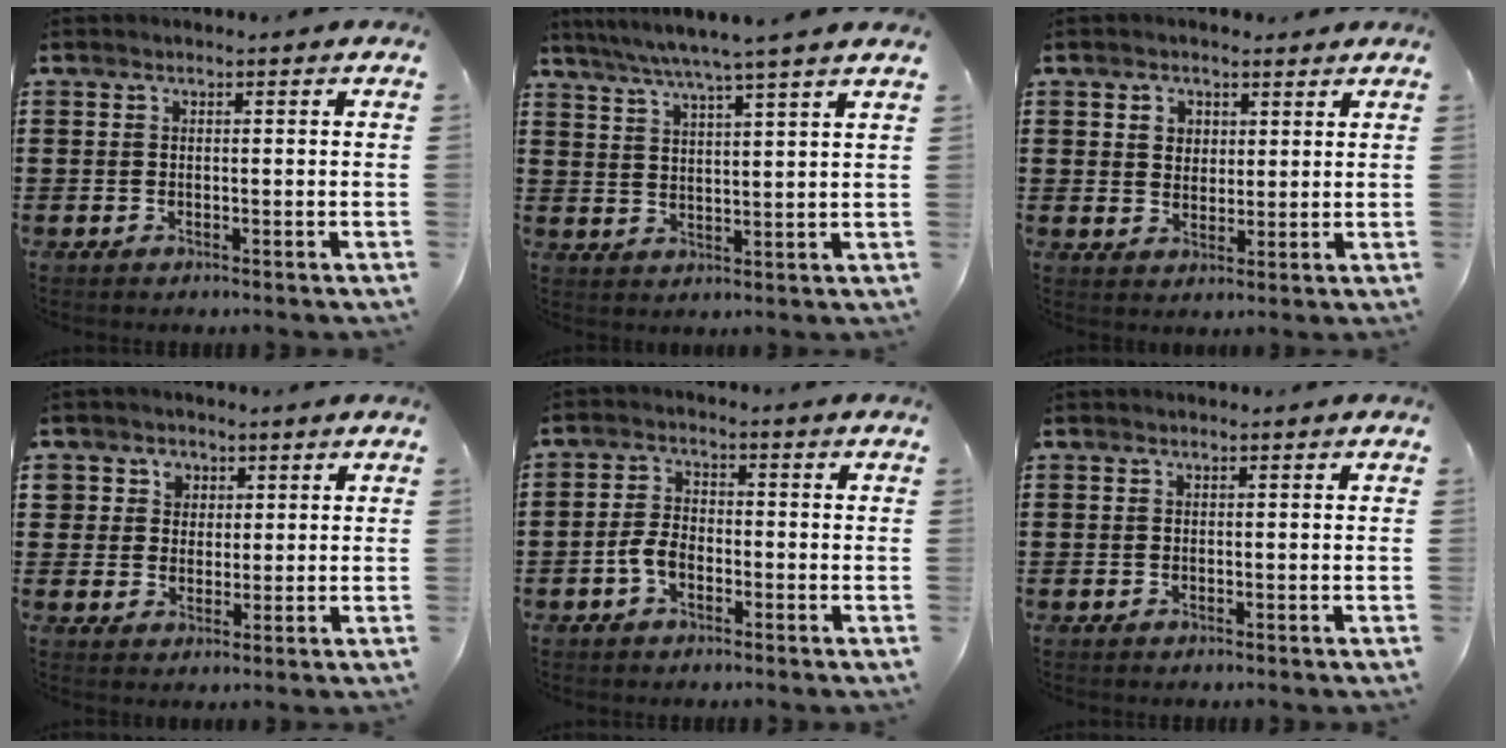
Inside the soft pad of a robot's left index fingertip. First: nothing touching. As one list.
[{"total": 5.4, "force": [4.6, -1.1, 2.6], "torque": [-0.066, -0.023, 0.078]}, {"total": 3.2, "force": [1.9, 2.5, 0.4], "torque": [-0.013, 0.007, 0.032]}, {"total": 3.4, "force": [1.4, 3.1, -0.1], "torque": [-0.008, 0.010, 0.021]}, {"total": 3.8, "force": [-1.6, 2.1, 2.7], "torque": [-0.070, -0.001, -0.036]}, {"total": 0.0}]